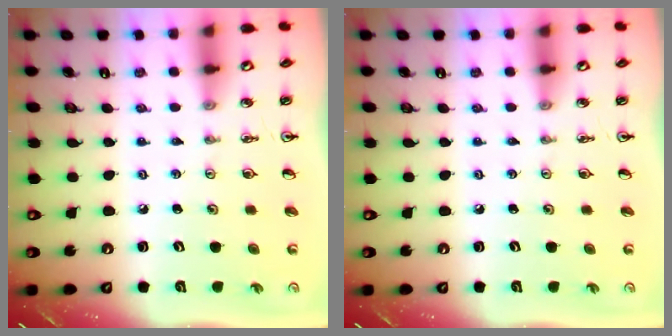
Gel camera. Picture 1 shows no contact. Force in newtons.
{"total": 0.0}